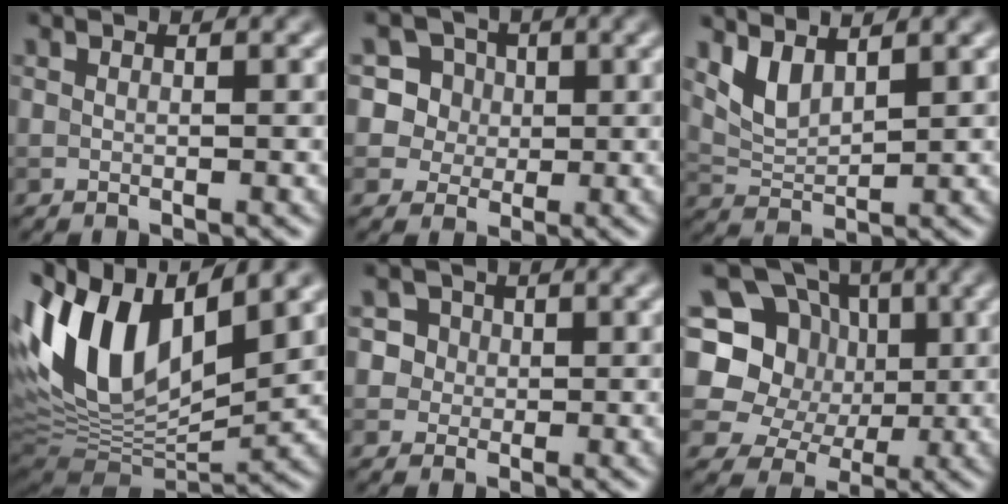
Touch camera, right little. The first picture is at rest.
{"total": 8.2, "force": [2.8, 7.3, 2.4], "torque": [-0.060, 0.033, 0.038]}
{"total": 2.9, "force": [2.0, 1.0, 1.8], "torque": [-0.043, -0.010, 0.048]}
{"total": 13.5, "force": [4.4, 6.4, 11.1], "torque": [-0.208, 0.010, 0.075]}
{"total": 4.4, "force": [1.6, 3.9, 1.4], "torque": [-0.006, 0.017, 0.013]}
{"total": 11.0, "force": [1.6, 9.8, 4.8], "torque": [-0.107, 0.038, -0.006]}